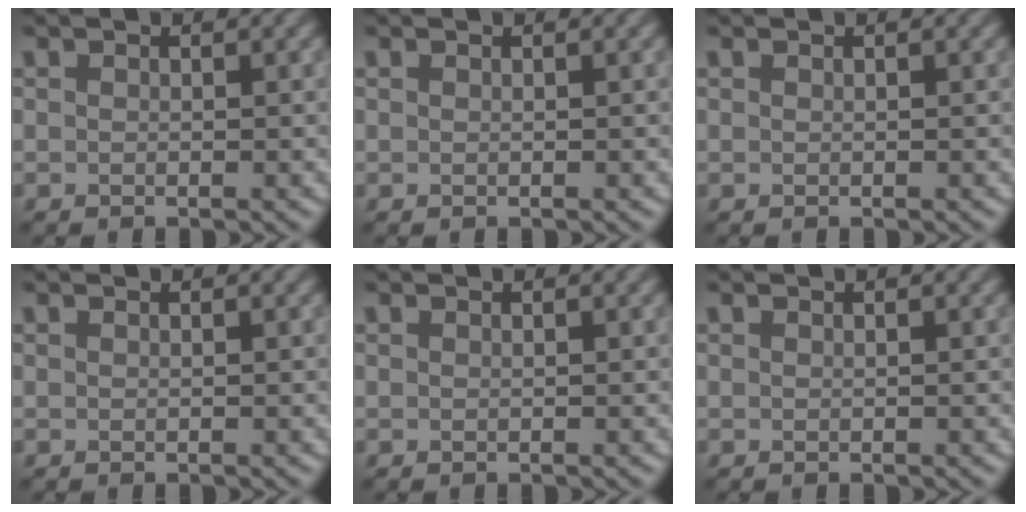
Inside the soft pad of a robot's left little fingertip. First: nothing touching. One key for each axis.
{"total": 0.0}
{"total": 0.0}
{"total": 0.0}
{"total": 0.0}
{"total": 0.0}